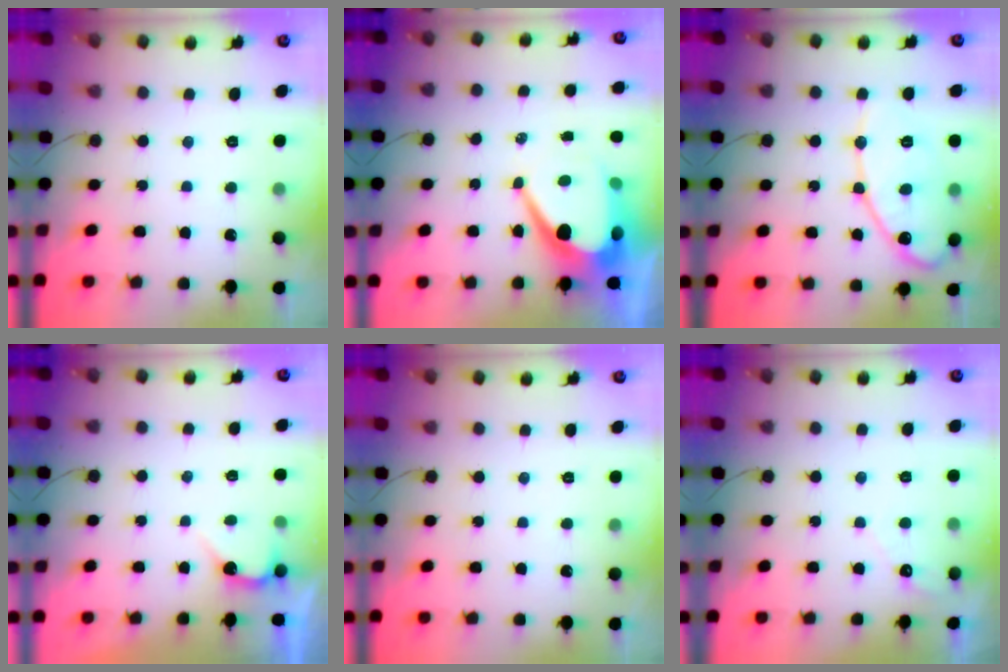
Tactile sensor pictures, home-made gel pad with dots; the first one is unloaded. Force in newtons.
{"total": 13.7, "press": 13.6, "slide": 1.2}
{"total": 14.5, "press": 14.4, "slide": 1.3}
{"total": 2.8, "press": 2.8, "slide": 0.2}
{"total": 0.0}
{"total": 2.9, "press": 2.9, "slide": 0.1}